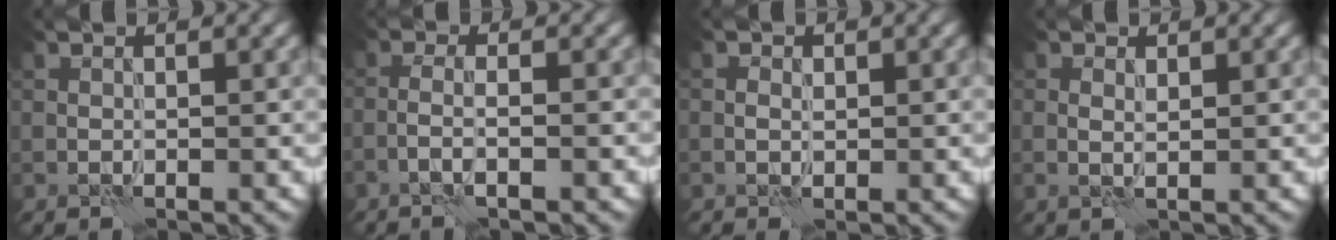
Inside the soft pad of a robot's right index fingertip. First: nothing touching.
{"total": 2.2, "force": [-1.1, 0.4, 1.9], "torque": [-0.033, 0.008, -0.029]}
{"total": 1.2, "force": [0.0, 1.0, 0.7], "torque": [-0.008, 0.004, -0.001]}
{"total": 0.9, "force": [0.4, 0.3, 0.7], "torque": [-0.016, -0.001, 0.007]}